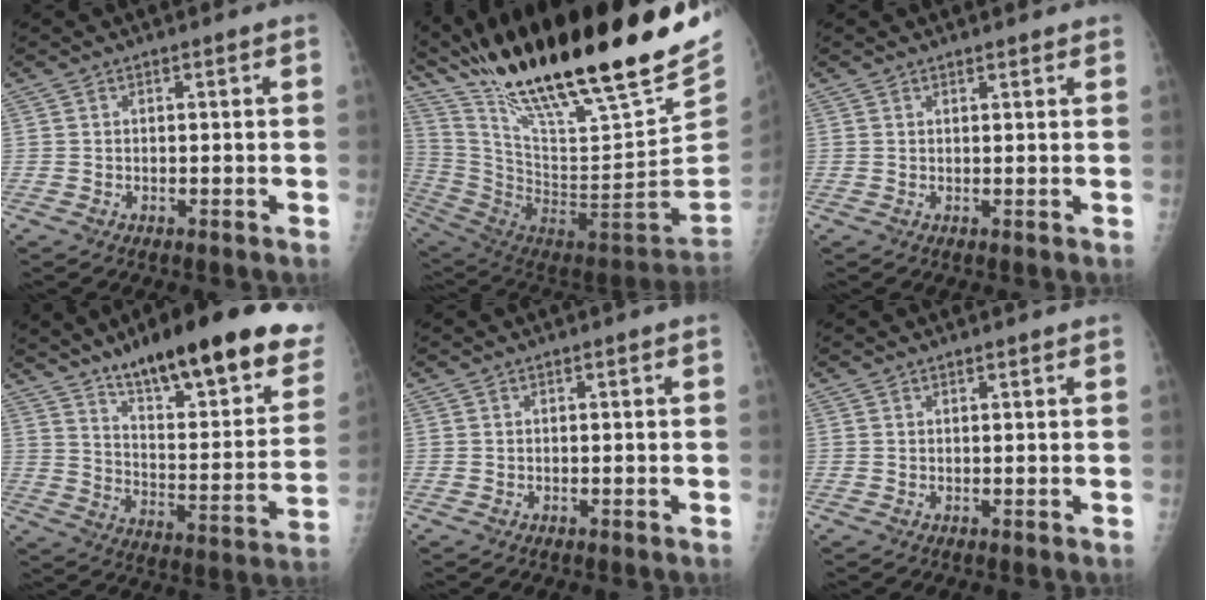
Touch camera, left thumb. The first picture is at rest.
{"total": 36.2, "force": [26.3, 7.2, 23.8], "torque": [-0.377, -0.106, 0.437]}
{"total": 1.5, "force": [1.4, 0.3, 0.6], "torque": [-0.002, -0.002, 0.019]}
{"total": 27.0, "force": [17.9, 6.6, 19.2], "torque": [-0.240, -0.067, 0.268]}
{"total": 0.0}
{"total": 0.8, "force": [0.7, 0.1, 0.3], "torque": [-0.005, -0.001, 0.012]}